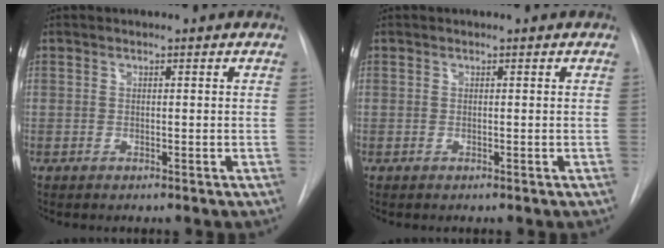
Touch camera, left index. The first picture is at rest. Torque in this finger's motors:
{"motor_torque": [0.00, 0.00, 0.00, 0.00]}